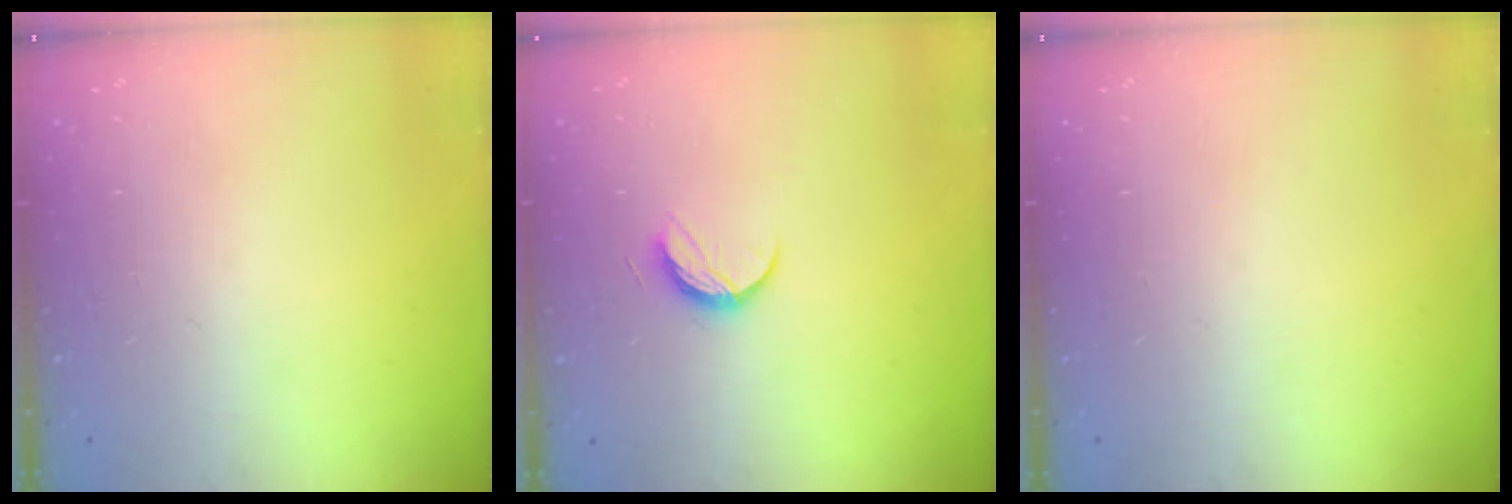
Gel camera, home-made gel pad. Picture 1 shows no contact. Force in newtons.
{"total": 6.6, "press": 6.5, "slide": 0.8}
{"total": 0.0}